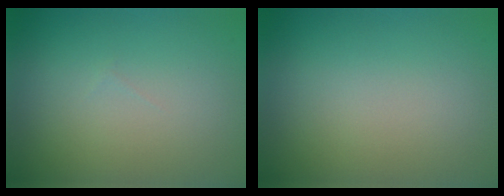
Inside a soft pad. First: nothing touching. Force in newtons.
{"total": 0.0}